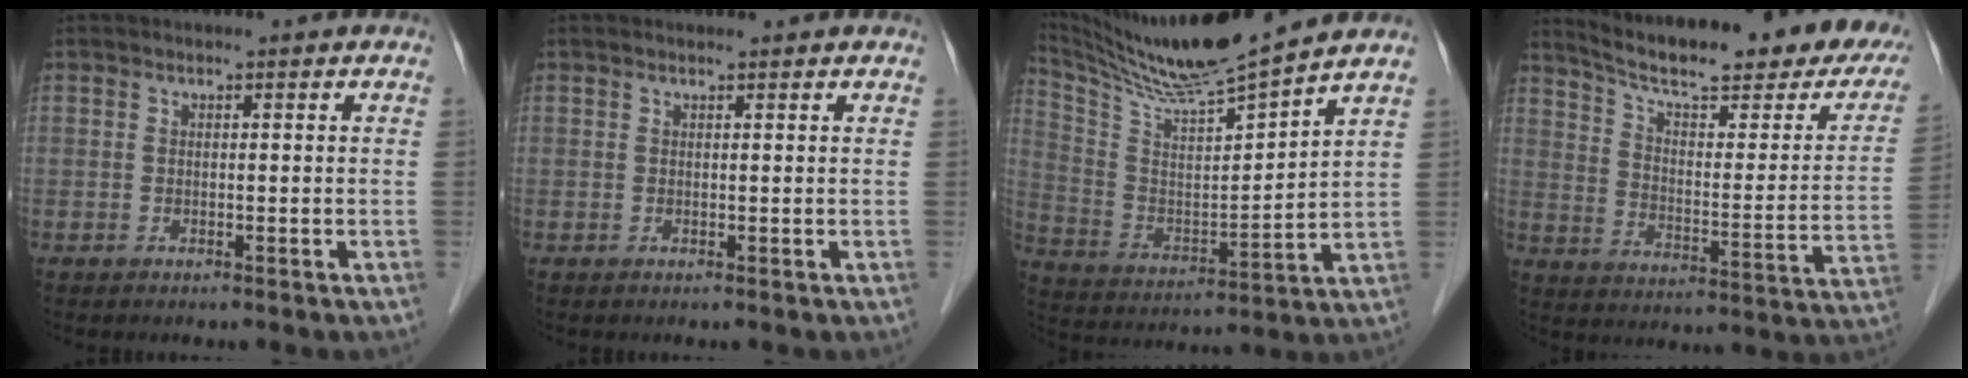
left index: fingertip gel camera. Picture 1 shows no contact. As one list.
[{"total": 1.1, "force": [1.1, 0.0, 0.2], "torque": [-0.012, 0.009, 0.016]}, {"total": 16.1, "force": [14.6, -0.7, 6.8], "torque": [-0.137, -0.001, 0.264]}, {"total": 25.9, "force": [21.0, 4.9, 14.4], "torque": [-0.207, -0.033, 0.272]}]